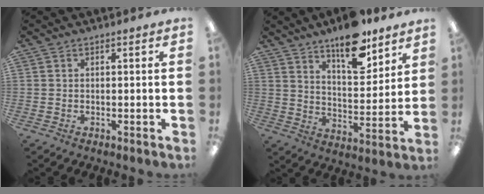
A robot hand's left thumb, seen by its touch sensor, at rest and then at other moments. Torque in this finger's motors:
{"motor_torque": [1.76, 0.94, 1.35, -1.43, 0.09]}